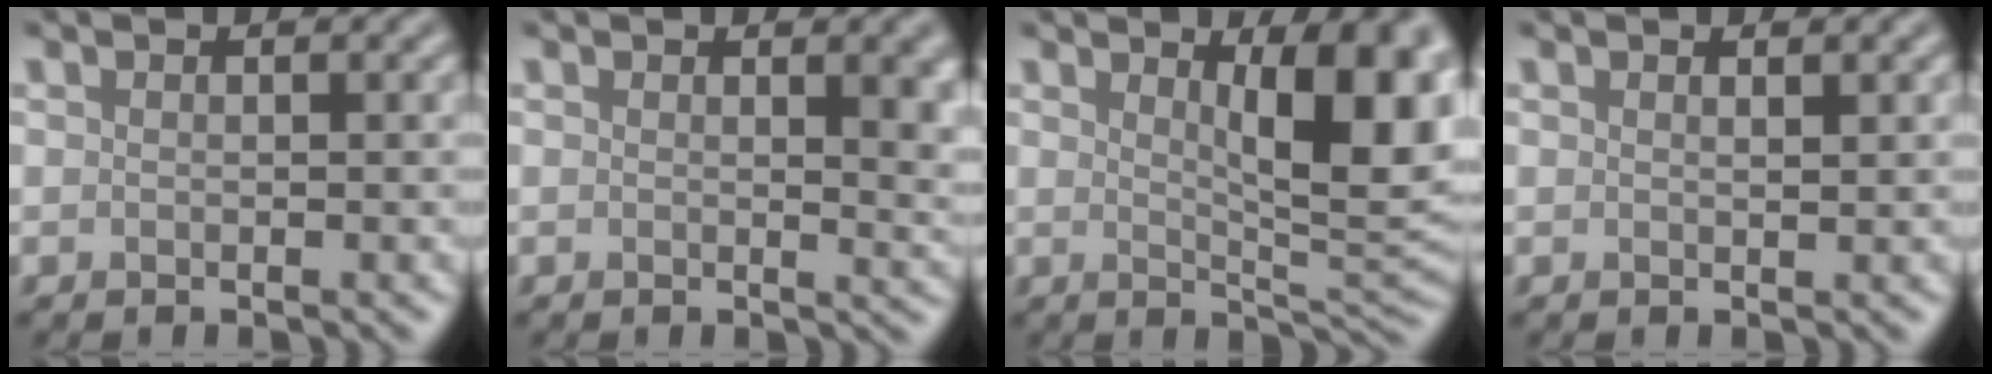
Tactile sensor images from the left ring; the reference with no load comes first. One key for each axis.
{"total": 3.8, "fx": 1.1, "fy": 1.4, "fz": 3.4, "tx": -0.027, "ty": 0.000, "tz": 0.015}
{"total": 9.0, "fx": 2.5, "fy": 2.8, "fz": 8.2, "tx": -0.097, "ty": -0.002, "tz": 0.042}
{"total": 0.6, "fx": 0.5, "fy": 0.1, "fz": 0.4, "tx": -0.003, "ty": -0.001, "tz": 0.008}